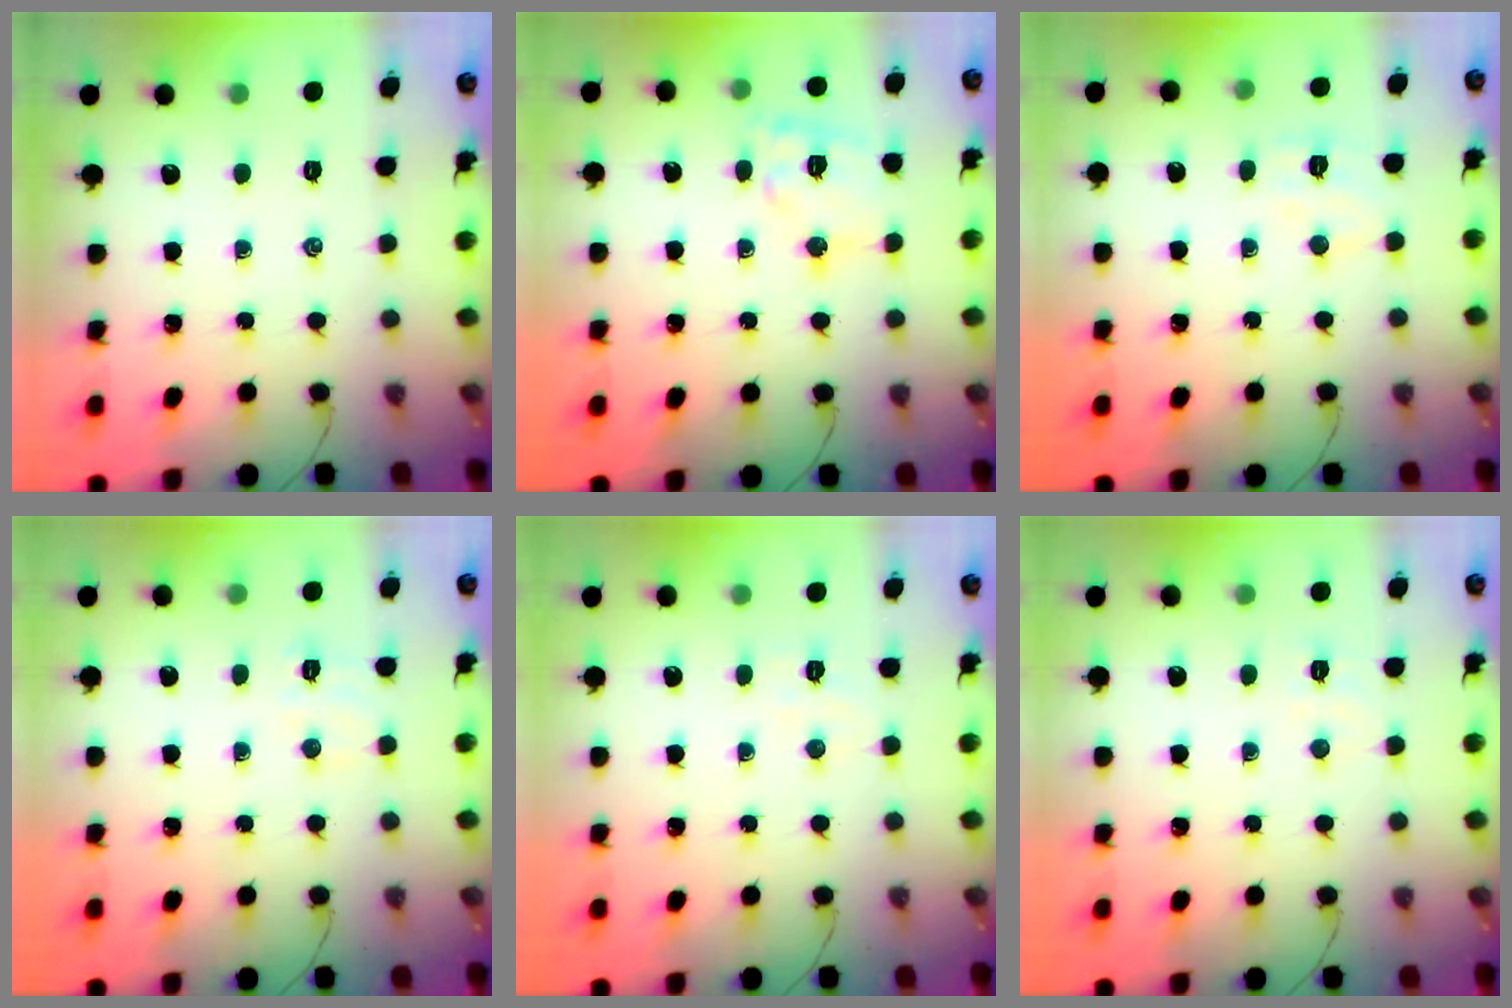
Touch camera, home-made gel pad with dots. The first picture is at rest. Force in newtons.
{"total": 12.2, "press": 12.1, "slide": 1.5}
{"total": 5.9, "press": 5.7, "slide": 1.3}
{"total": 5.0, "press": 4.8, "slide": 1.1}
{"total": 3.8, "press": 3.7, "slide": 0.9}
{"total": 3.4, "press": 3.3, "slide": 1.0}